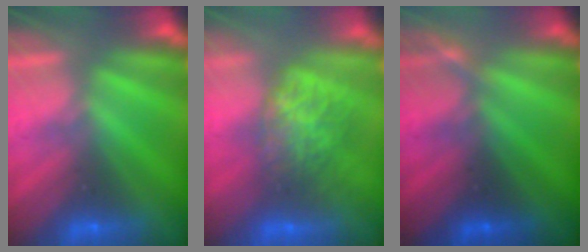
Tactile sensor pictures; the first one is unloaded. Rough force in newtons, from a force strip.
{"total": 6.9}
{"total": 1.2}